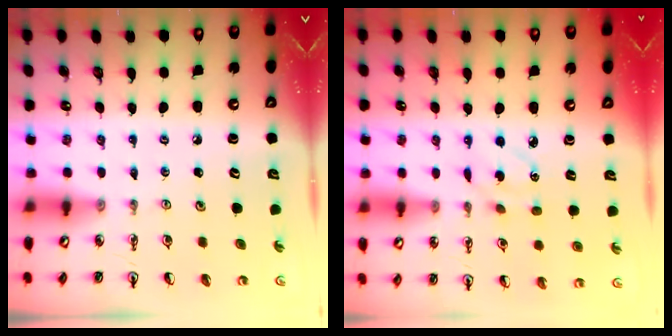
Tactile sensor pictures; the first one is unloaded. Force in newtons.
{"total": 3.9, "press": 3.9, "slide": 0.4}